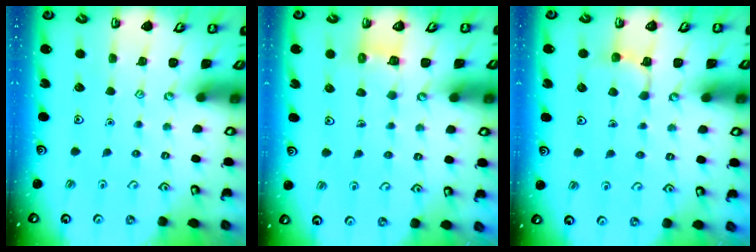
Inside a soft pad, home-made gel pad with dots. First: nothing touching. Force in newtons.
{"total": 5.7, "press": 5.7, "slide": 0.3}
{"total": 3.8, "press": 3.7, "slide": 0.8}